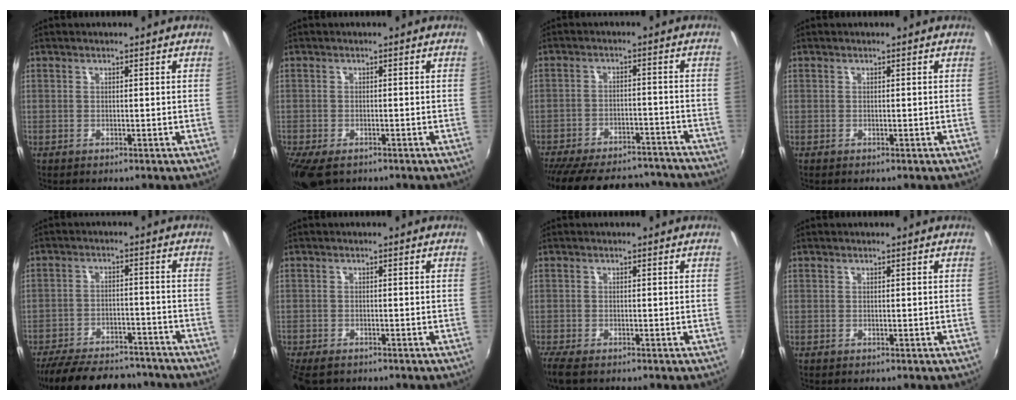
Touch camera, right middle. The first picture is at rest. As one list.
[{"total": 5.6, "force": [-3.9, 2.4, 3.2], "torque": [-0.076, -0.026, -0.068]}, {"total": 23.0, "force": [-19.9, 7.5, 8.8], "torque": [-0.188, 0.009, -0.260]}, {"total": 0.0}, {"total": 21.2, "force": [-18.0, 6.9, 9.0], "torque": [-0.187, -0.003, -0.247]}, {"total": 5.1, "force": [-4.0, 2.0, 2.5], "torque": [-0.066, -0.025, -0.073]}, {"total": 3.8, "force": [-2.8, 0.9, 2.4], "torque": [-0.055, -0.016, -0.053]}, {"total": 0.0}]